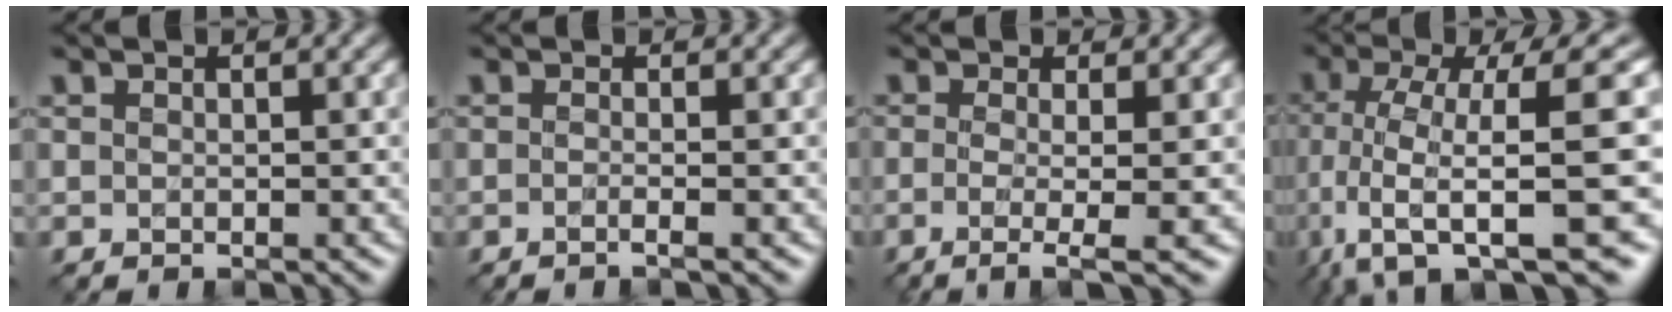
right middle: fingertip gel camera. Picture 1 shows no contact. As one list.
[{"total": 1.6, "force": [-0.5, 0.6, 1.4], "torque": [-0.011, -0.012, -0.022]}, {"total": 4.3, "force": [-0.8, 1.2, 4.0], "torque": [-0.064, -0.011, -0.018]}, {"total": 12.7, "force": [-2.2, 3.9, 11.9], "torque": [-0.213, 0.003, -0.029]}]